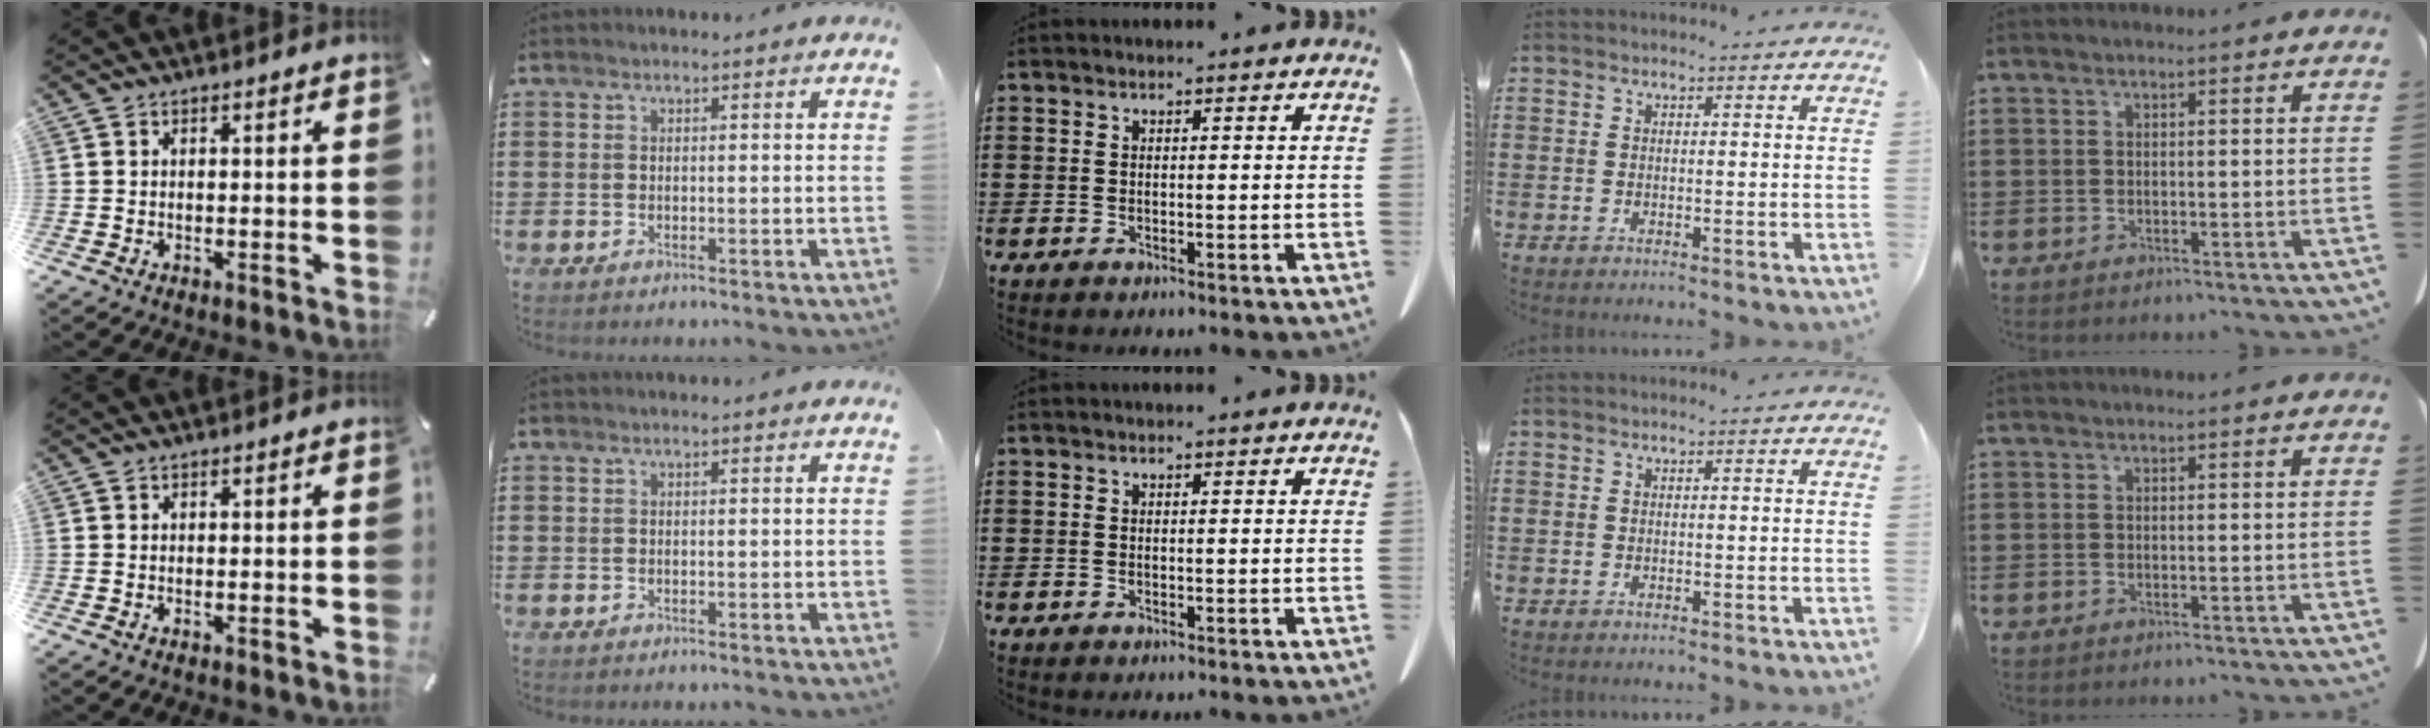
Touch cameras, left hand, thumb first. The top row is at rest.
{}